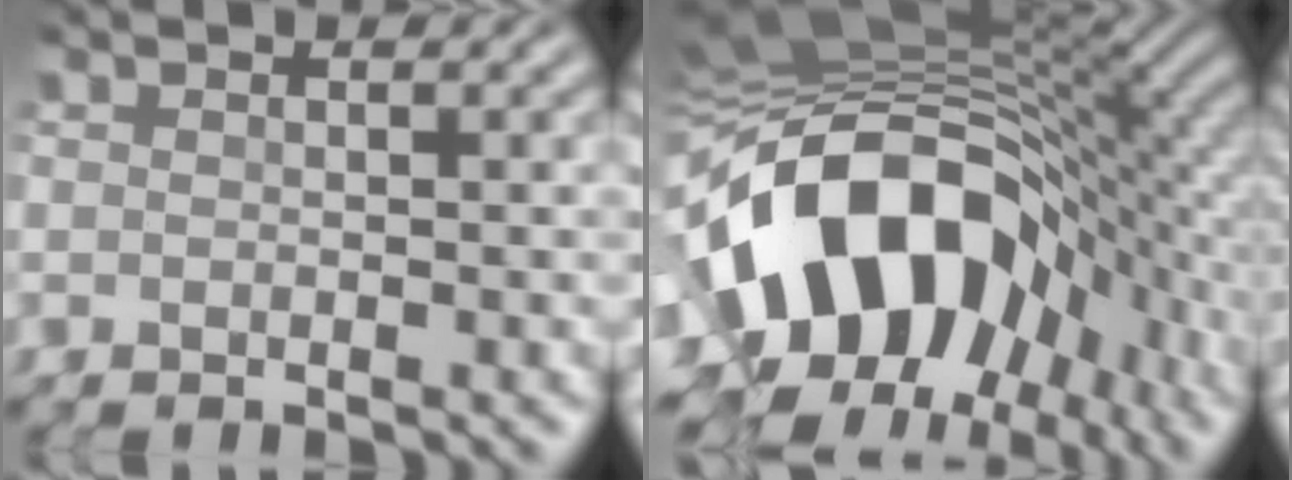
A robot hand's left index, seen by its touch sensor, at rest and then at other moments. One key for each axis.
{"total": 17.8, "fx": -3.7, "fy": 11.6, "fz": 13.0, "tx": -0.235, "ty": 0.006, "tz": -0.068}